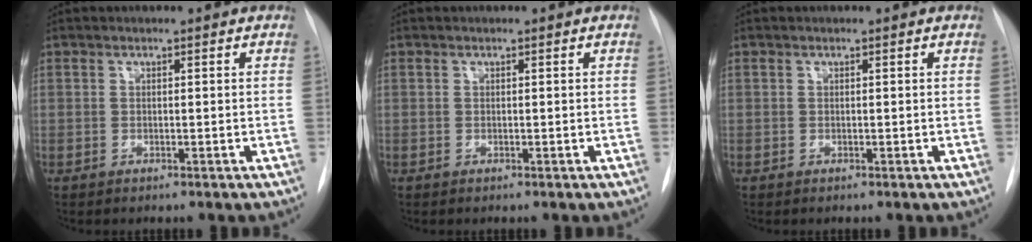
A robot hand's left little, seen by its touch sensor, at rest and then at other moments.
{"total": 0.0}
{"total": 0.0}